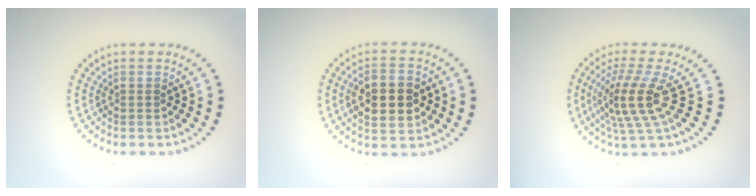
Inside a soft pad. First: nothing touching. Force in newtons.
{"total": 5.2, "press": 5.2, "slide": 0.2}
{"total": 4.6, "press": 3.1, "slide": 3.3}